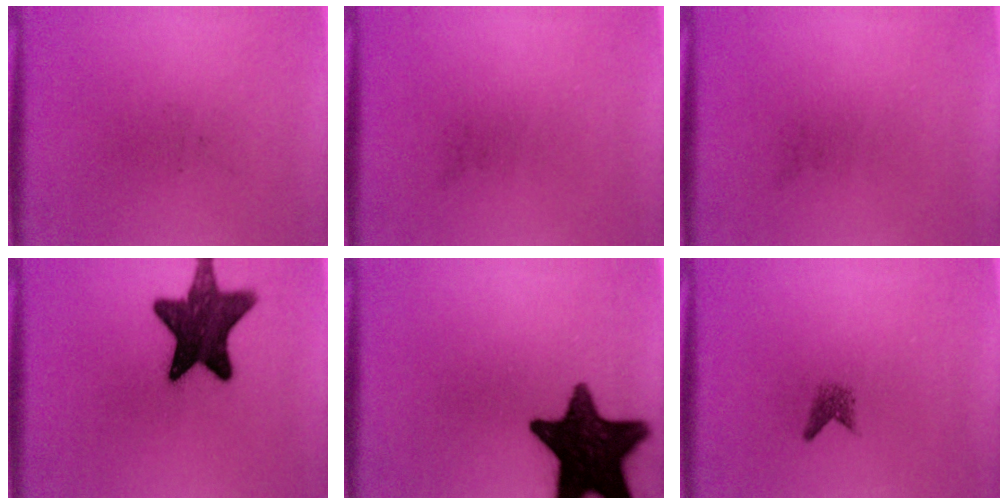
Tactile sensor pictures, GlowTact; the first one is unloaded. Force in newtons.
{"total": 0.0}
{"total": 0.0}
{"total": 13.7}
{"total": 18.0}
{"total": 1.5}